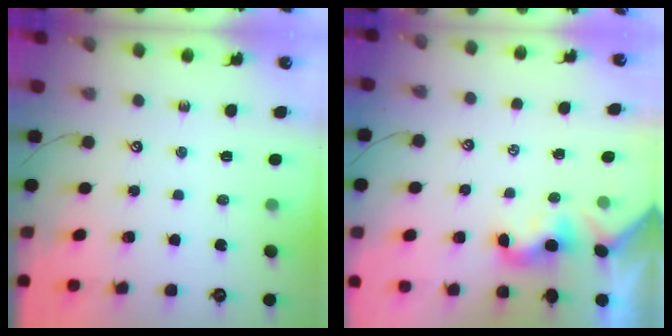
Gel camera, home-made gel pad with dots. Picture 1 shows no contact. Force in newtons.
{"total": 1.8, "press": 1.7, "slide": 0.5}